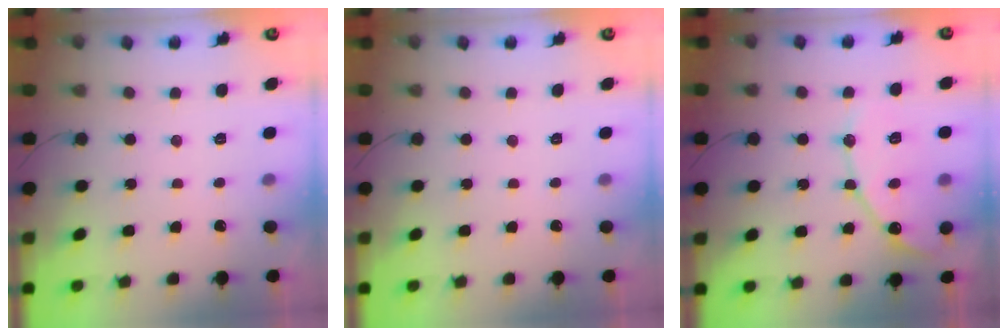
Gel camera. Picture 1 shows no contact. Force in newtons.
{"total": 0.0}
{"total": 13.3, "press": 13.3, "slide": 1.0}